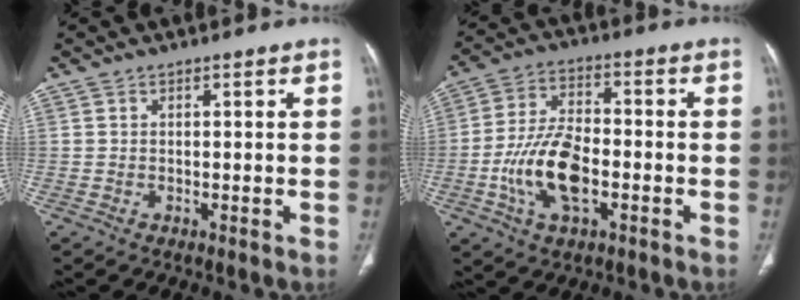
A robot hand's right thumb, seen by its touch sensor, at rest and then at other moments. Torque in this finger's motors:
{"motor_torque": [1.77, 1.55, 1.29, -0.33, 0.16]}